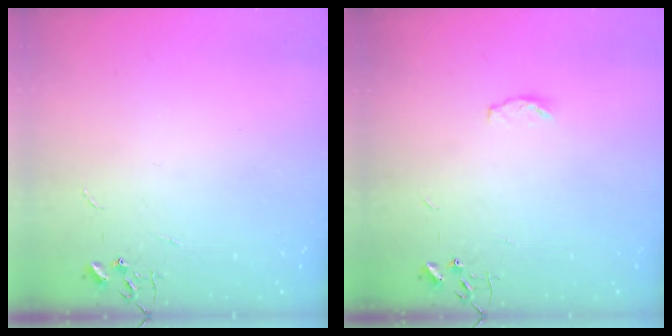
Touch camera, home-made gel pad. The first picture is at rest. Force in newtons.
{"total": 3.5, "press": 3.4, "slide": 0.5}